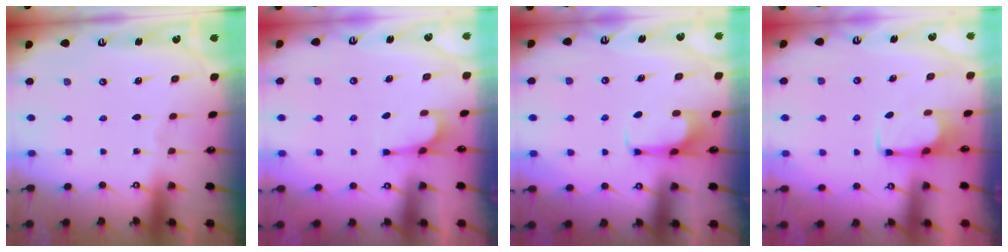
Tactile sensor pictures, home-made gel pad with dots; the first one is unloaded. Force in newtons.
{"total": 2.0, "press": 1.9, "slide": 0.6}
{"total": 5.0, "press": 4.9, "slide": 1.1}
{"total": 2.8, "press": 2.8, "slide": 0.5}